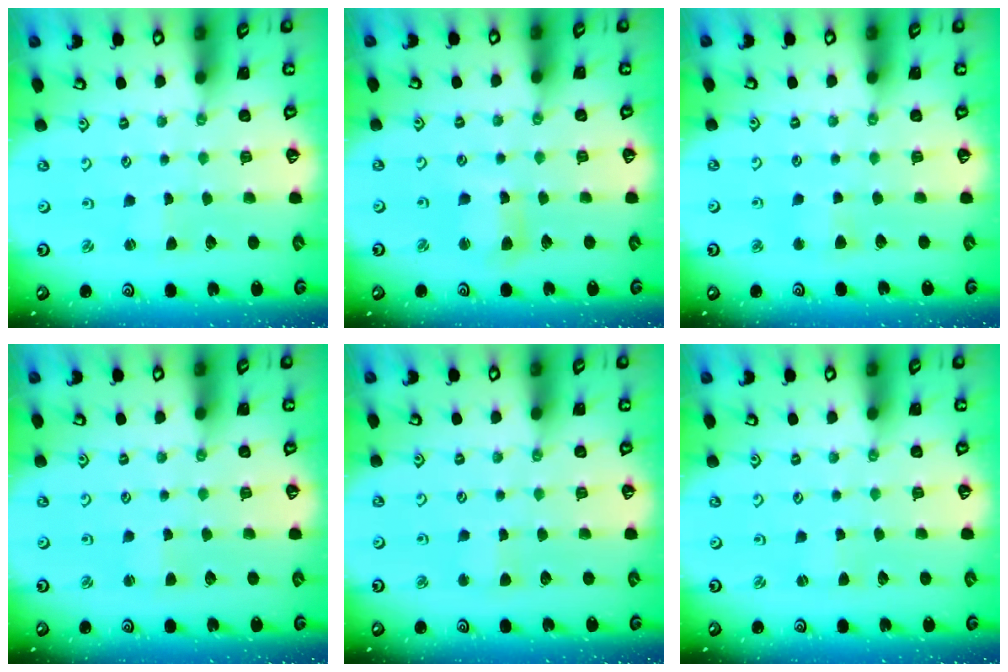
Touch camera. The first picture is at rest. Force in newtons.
{"total": 4.8, "press": 4.7, "slide": 0.7}
{"total": 2.6, "press": 2.6, "slide": 0.5}
{"total": 1.8, "press": 1.8, "slide": 0.3}
{"total": 2.6, "press": 2.6, "slide": 0.3}
{"total": 0.0}